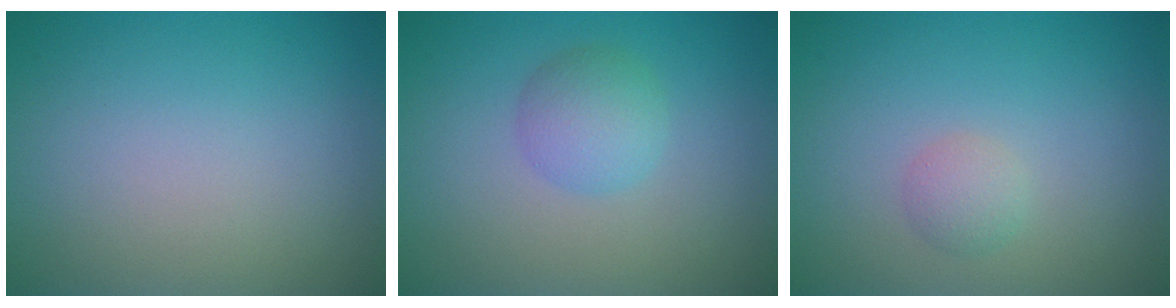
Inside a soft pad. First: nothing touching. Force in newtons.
{"total": 2.7, "press": 2.7, "slide": 0.0}
{"total": 1.4, "press": 1.4, "slide": 0.1}